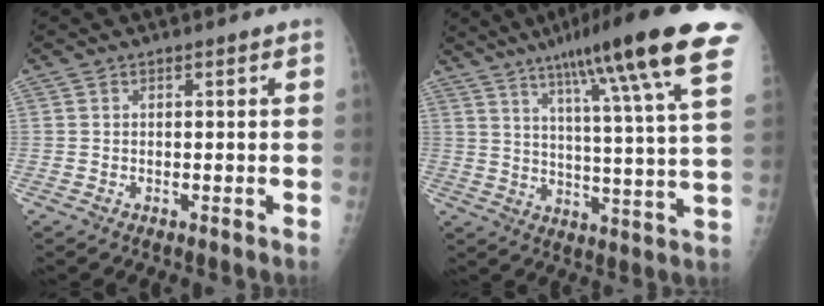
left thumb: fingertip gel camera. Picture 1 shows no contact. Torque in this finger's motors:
{"motor_torque": [1.17, 0.26, 1.43, -1.35, 0.22]}